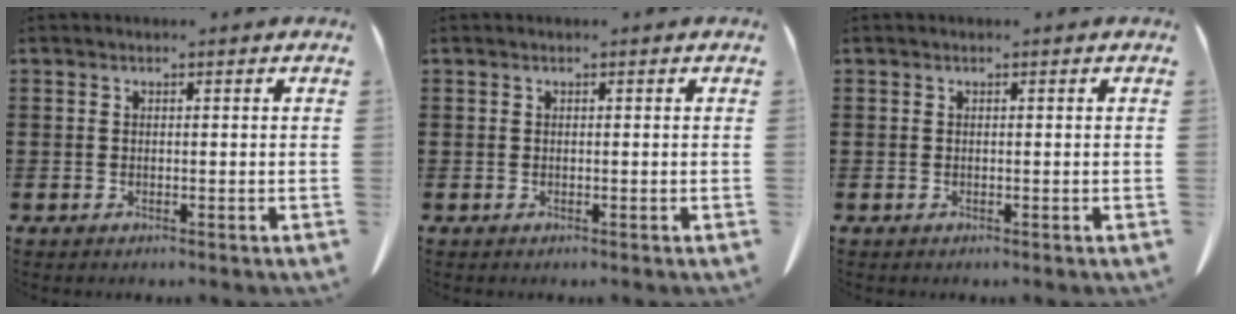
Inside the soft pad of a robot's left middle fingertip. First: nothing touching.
{"total": 0.0}
{"total": 0.0}